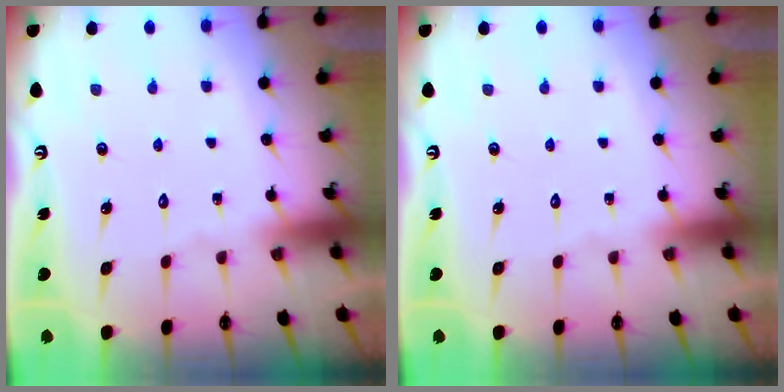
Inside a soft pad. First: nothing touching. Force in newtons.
{"total": 0.0}